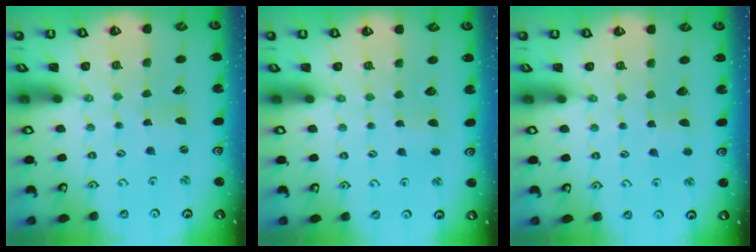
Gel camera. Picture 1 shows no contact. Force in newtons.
{"total": 2.9, "press": 2.9, "slide": 0.3}
{"total": 2.7, "press": 2.7, "slide": 0.4}